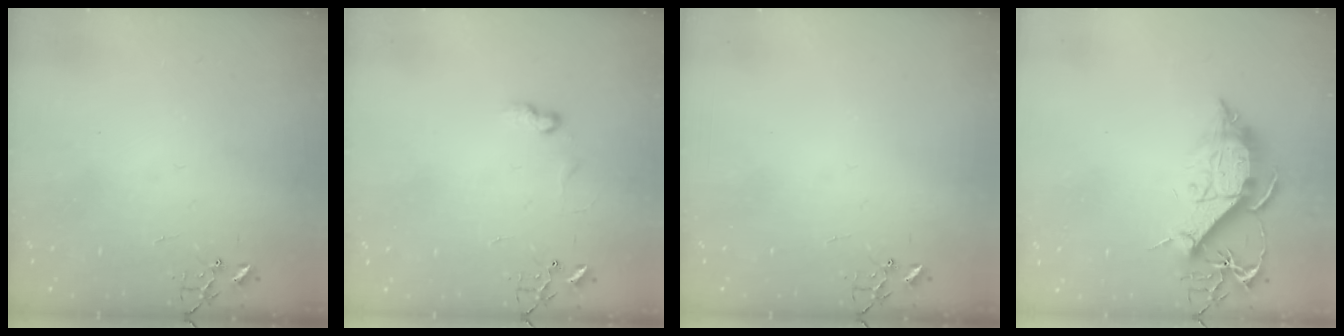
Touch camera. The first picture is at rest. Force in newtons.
{"total": 6.0, "press": 6.0, "slide": 0.8}
{"total": 0.0}
{"total": 13.2, "press": 13.1, "slide": 1.5}